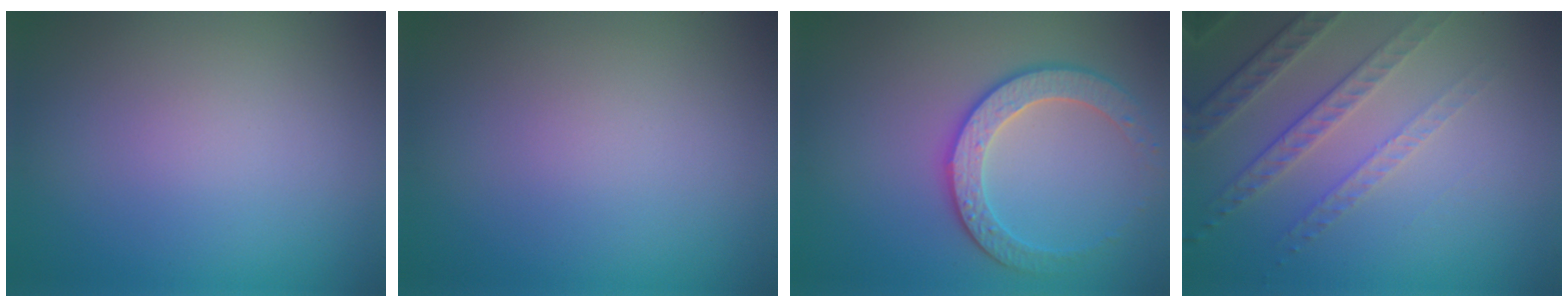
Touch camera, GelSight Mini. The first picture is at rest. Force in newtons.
{"total": 0.0}
{"total": 3.7, "press": 3.3, "slide": 1.5}
{"total": 4.7, "press": 3.3, "slide": 3.3}